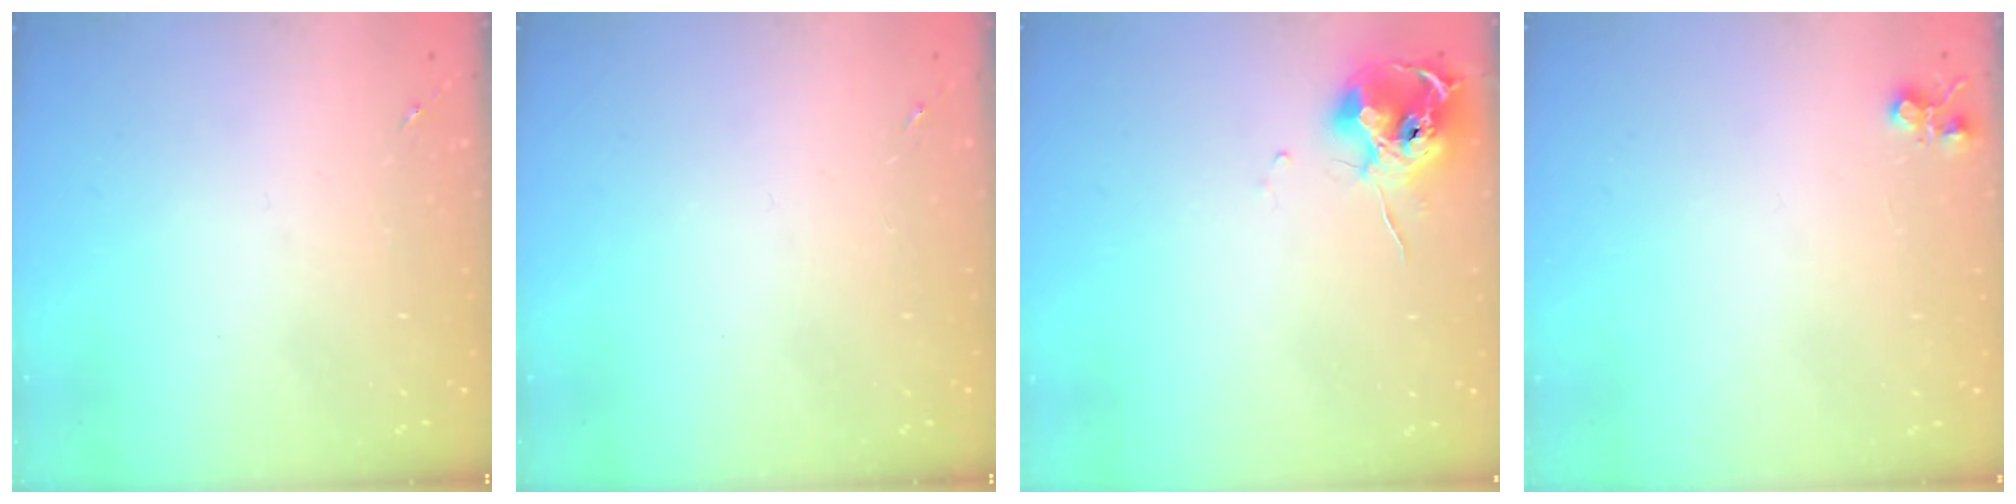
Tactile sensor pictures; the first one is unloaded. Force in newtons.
{"total": 0.0}
{"total": 11.7, "press": 11.7, "slide": 0.7}
{"total": 4.8, "press": 4.8, "slide": 0.7}